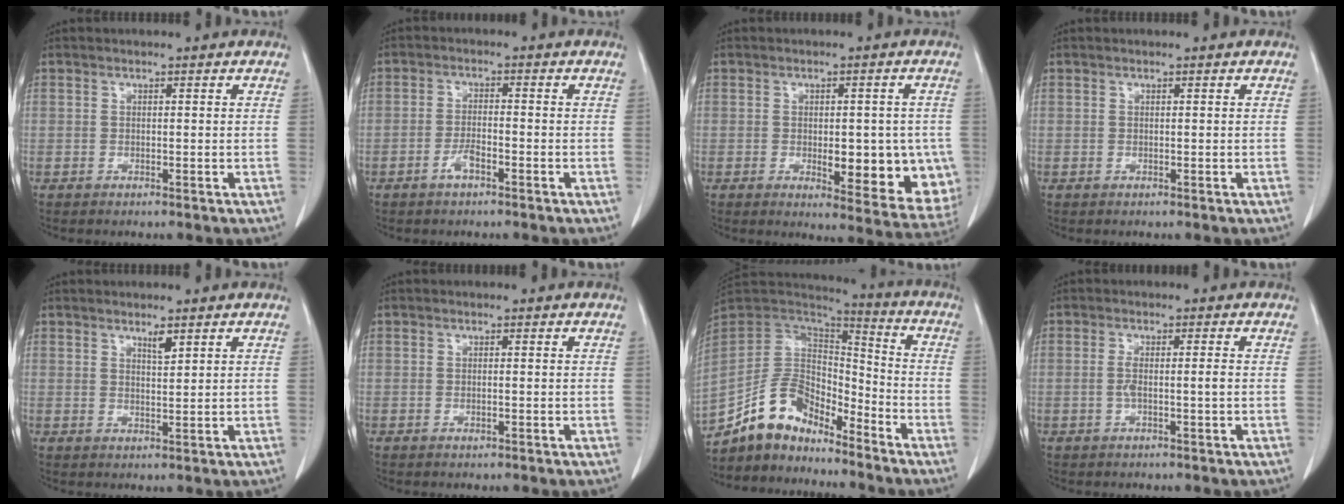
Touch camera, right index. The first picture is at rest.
{"total": 2.8, "force": [-1.7, 0.5, 2.1], "torque": [-0.043, 0.001, -0.033]}
{"total": 12.9, "force": [-2.8, 5.0, 11.5], "torque": [-0.110, 0.000, -0.019]}
{"total": 0.0}
{"total": 1.9, "force": [1.3, 0.2, 1.3], "torque": [-0.026, -0.004, 0.025]}
{"total": 0.5, "force": [-0.3, 0.1, 0.5], "torque": [-0.008, -0.001, -0.004]}
{"total": 12.7, "force": [-10.6, 5.3, 4.6], "torque": [-0.085, 0.045, -0.198]}
{"total": 2.3, "force": [-0.5, 0.0, 2.2], "torque": [-0.042, 0.002, -0.009]}